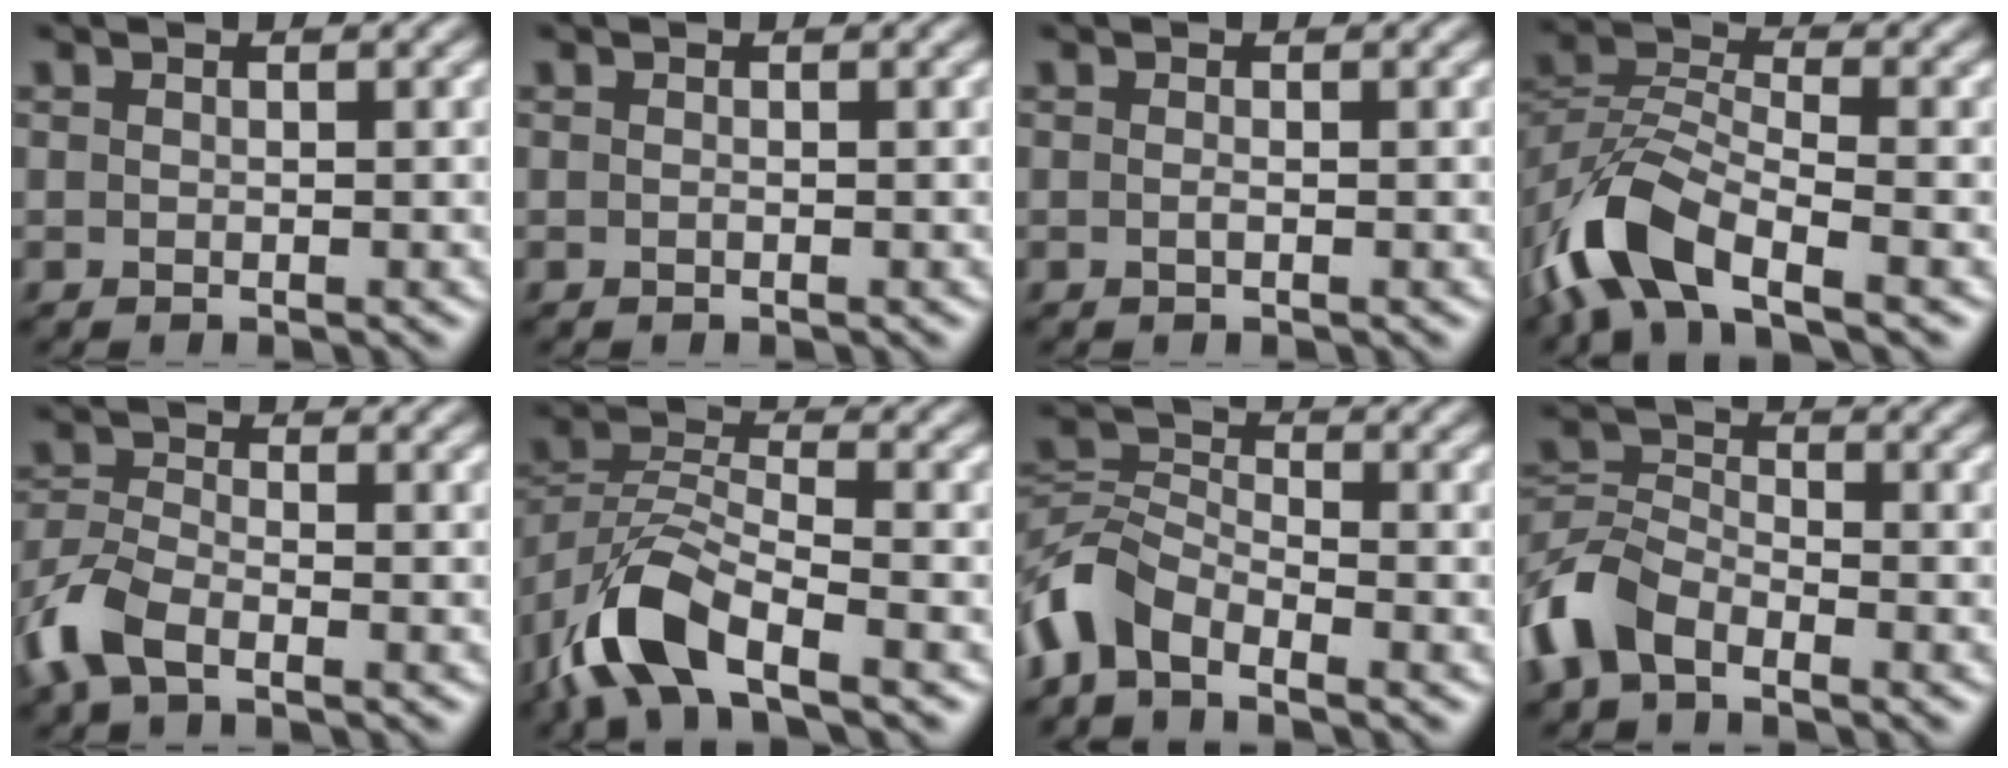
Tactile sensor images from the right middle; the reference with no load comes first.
{"total": 0.0}
{"total": 0.5, "force": [-0.2, 0.1, 0.5], "torque": [-0.012, -0.001, -0.003]}
{"total": 8.4, "force": [-4.9, 3.9, 5.6], "torque": [-0.115, 0.000, -0.106]}
{"total": 5.0, "force": [-2.9, 2.3, 3.3], "torque": [-0.082, -0.008, -0.075]}
{"total": 8.4, "force": [-5.1, 3.3, 5.8], "torque": [-0.114, 0.002, -0.107]}
{"total": 5.2, "force": [-3.6, 2.5, 2.7], "torque": [-0.056, 0.000, -0.089]}
{"total": 6.0, "force": [-3.7, 3.2, 3.4], "torque": [-0.076, 0.001, -0.091]}